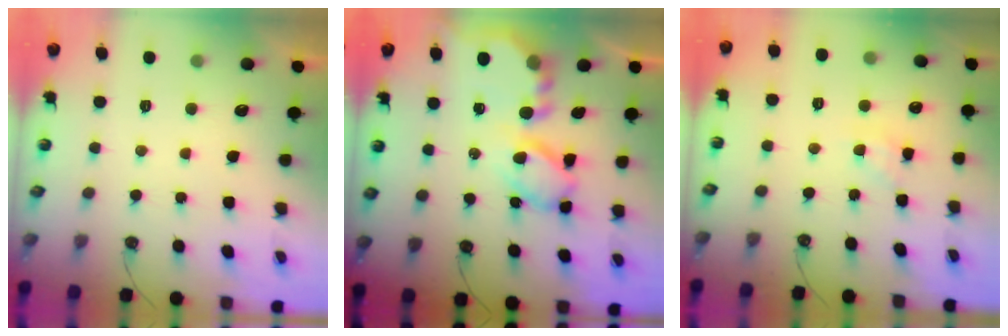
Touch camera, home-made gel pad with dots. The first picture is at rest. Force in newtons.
{"total": 10.2, "press": 10.2, "slide": 0.6}
{"total": 5.6, "press": 5.6, "slide": 0.3}